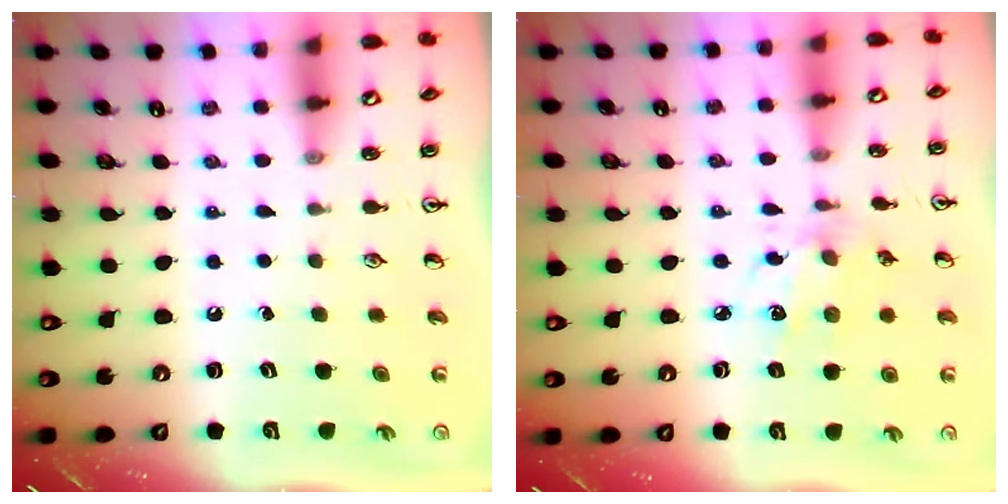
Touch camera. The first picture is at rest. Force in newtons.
{"total": 6.7, "press": 6.7, "slide": 0.4}